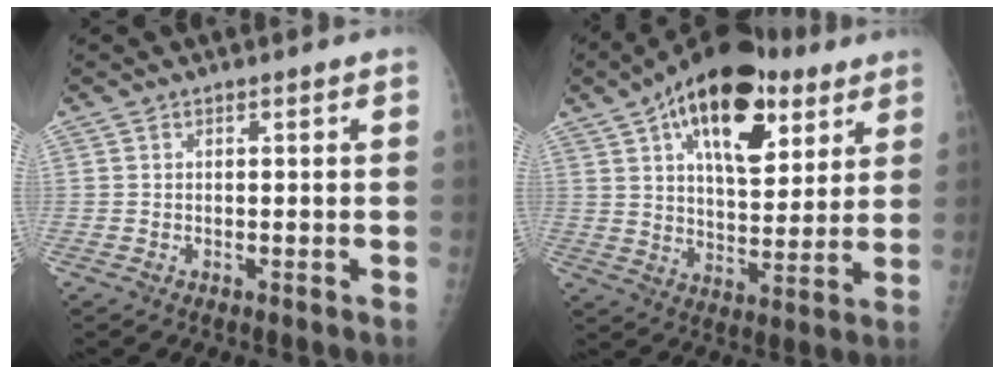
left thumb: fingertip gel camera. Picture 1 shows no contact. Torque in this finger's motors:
{"motor_torque": [0.58, 0.64, 1.30, -1.36, 0.17]}